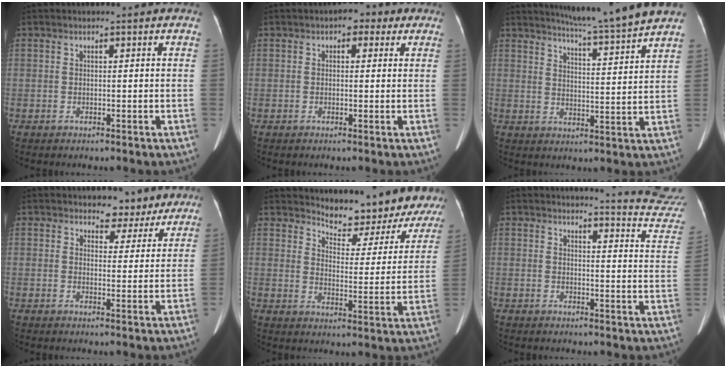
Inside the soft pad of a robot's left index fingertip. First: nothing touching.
{"total": 2.9, "force": [1.2, 1.9, 1.8], "torque": [-0.020, 0.021, 0.014]}
{"total": 10.4, "force": [9.5, -1.6, 3.7], "torque": [-0.069, -0.012, 0.139]}
{"total": 5.0, "force": [4.1, 2.7, 0.4], "torque": [0.003, -0.004, 0.049]}
{"total": 14.7, "force": [14.1, 3.5, 2.3], "torque": [-0.015, -0.039, 0.163]}
{"total": 11.9, "force": [11.8, -1.2, 0.2], "torque": [0.005, -0.115, 0.106]}